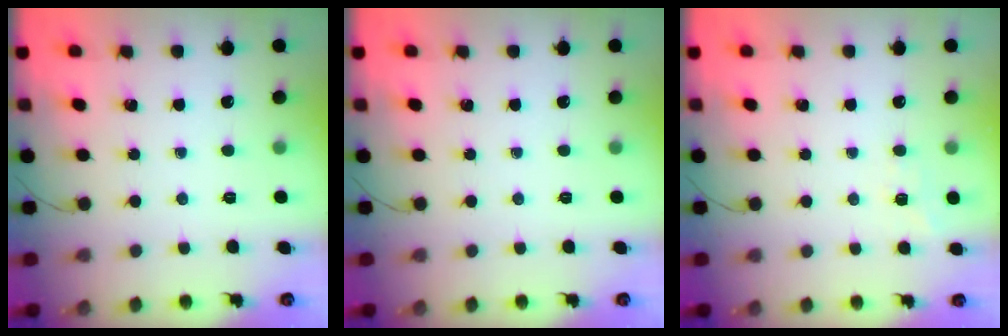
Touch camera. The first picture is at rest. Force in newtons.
{"total": 0.0}
{"total": 3.3, "press": 2.8, "slide": 1.7}